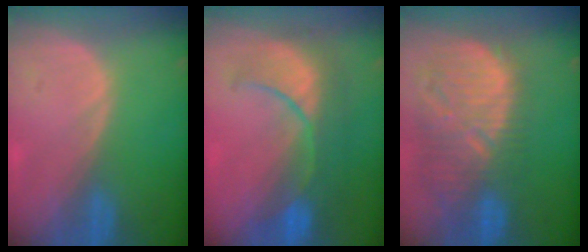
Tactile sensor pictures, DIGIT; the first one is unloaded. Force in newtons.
{"total": 9.5, "press": 8.9, "slide": 3.3}
{"total": 12.8, "press": 11.3, "slide": 6.2}